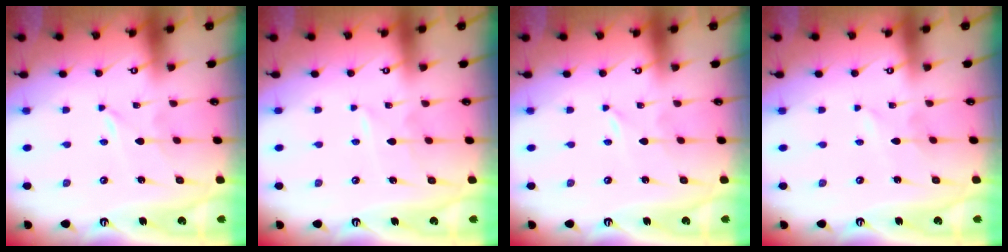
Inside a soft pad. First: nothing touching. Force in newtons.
{"total": 2.4, "press": 2.3, "slide": 0.3}
{"total": 0.0}
{"total": 0.9, "press": 0.9, "slide": 0.1}